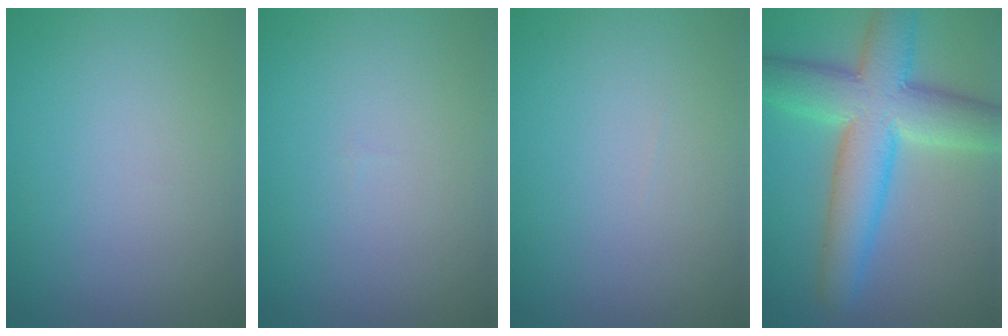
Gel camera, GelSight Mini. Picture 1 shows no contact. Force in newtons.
{"total": 0.0}
{"total": 0.0}
{"total": 10.1, "press": 10.1, "slide": 0.3}